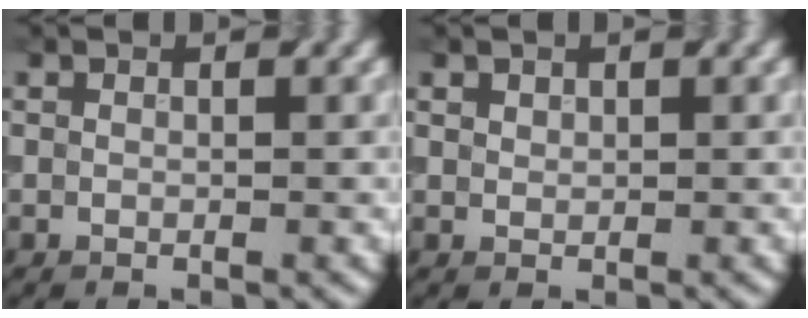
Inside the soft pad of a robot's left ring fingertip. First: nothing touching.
{"total": 1.4, "force": [1.0, 0.9, 0.5], "torque": [-0.017, 0.006, 0.022]}